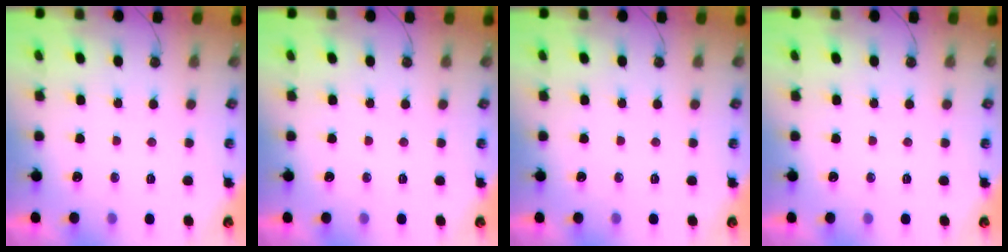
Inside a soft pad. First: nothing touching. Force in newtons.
{"total": 0.0}
{"total": 0.0}
{"total": 0.0}